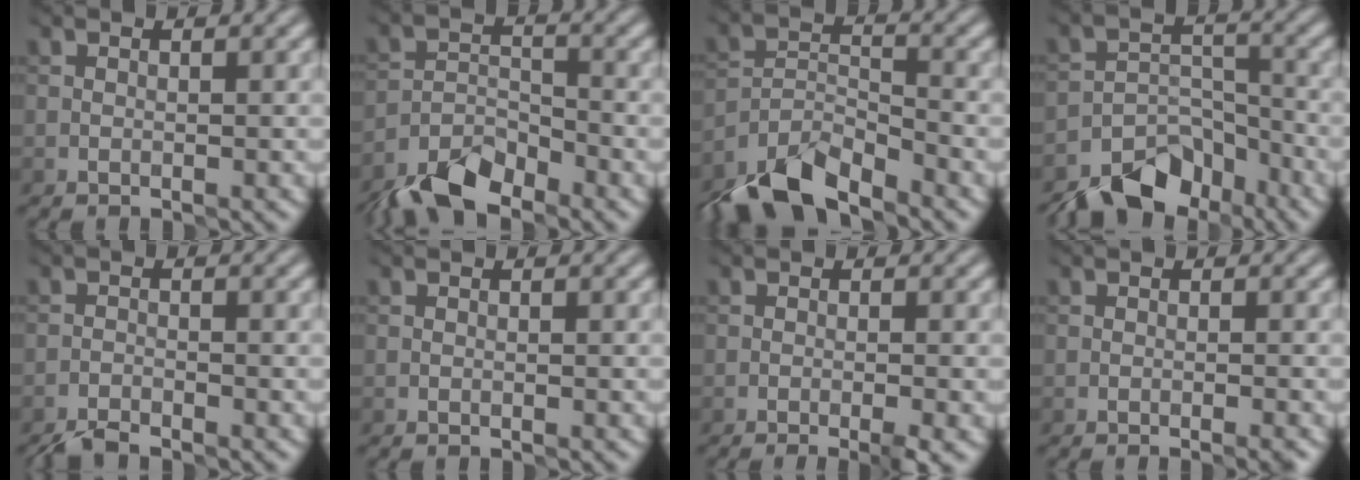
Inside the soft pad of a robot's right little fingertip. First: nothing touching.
{"total": 6.6, "force": [-5.2, 2.6, 3.1], "torque": [-0.054, -0.007, -0.104]}
{"total": 8.0, "force": [-6.2, 3.0, 4.1], "torque": [-0.074, -0.011, -0.123]}
{"total": 8.9, "force": [-7.1, 4.3, 3.1], "torque": [-0.032, -0.007, -0.117]}
{"total": 2.2, "force": [-2.1, 0.2, 0.6], "torque": [-0.012, -0.005, -0.046]}
{"total": 0.0}
{"total": 3.3, "force": [-2.0, 0.4, 2.6], "torque": [-0.049, -0.004, -0.032]}
{"total": 1.4, "force": [-1.0, 0.1, 0.9], "torque": [-0.015, 0.005, -0.016]}